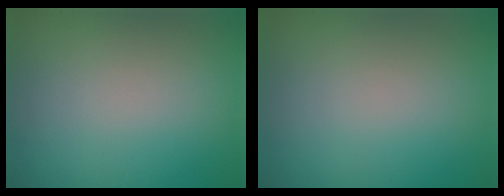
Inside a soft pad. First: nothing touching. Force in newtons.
{"total": 0.0}